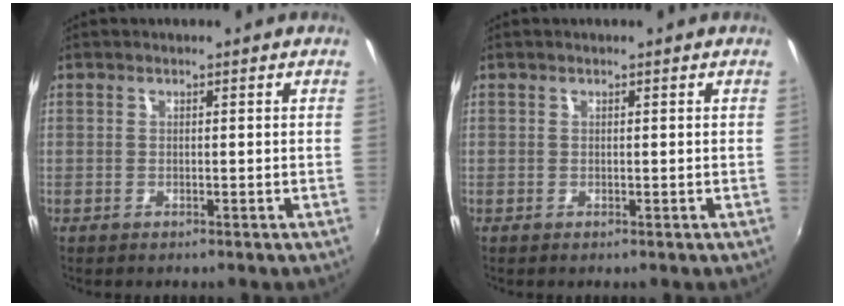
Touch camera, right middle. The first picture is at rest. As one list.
[{"total": 0.0}]